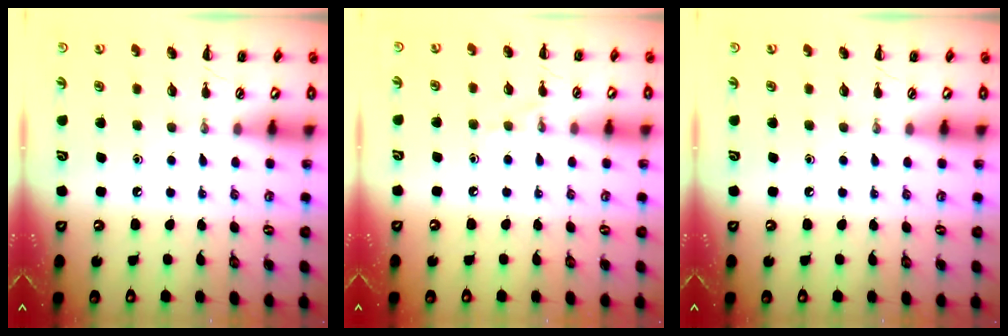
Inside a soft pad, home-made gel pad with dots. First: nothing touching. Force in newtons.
{"total": 5.0, "press": 4.8, "slide": 1.4}
{"total": 0.0}